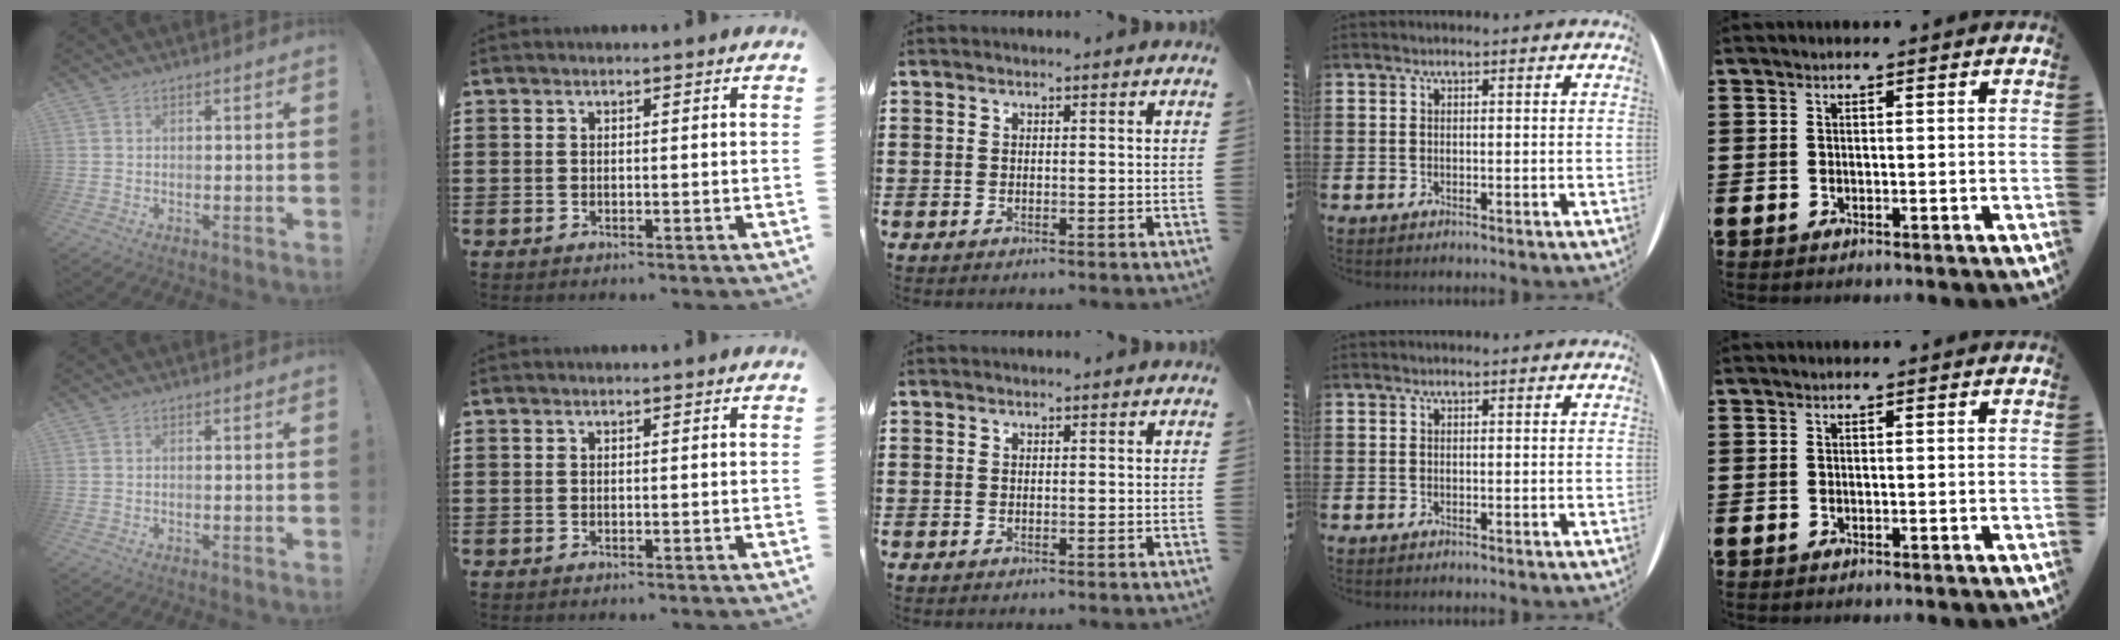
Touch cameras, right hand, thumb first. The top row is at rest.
{}